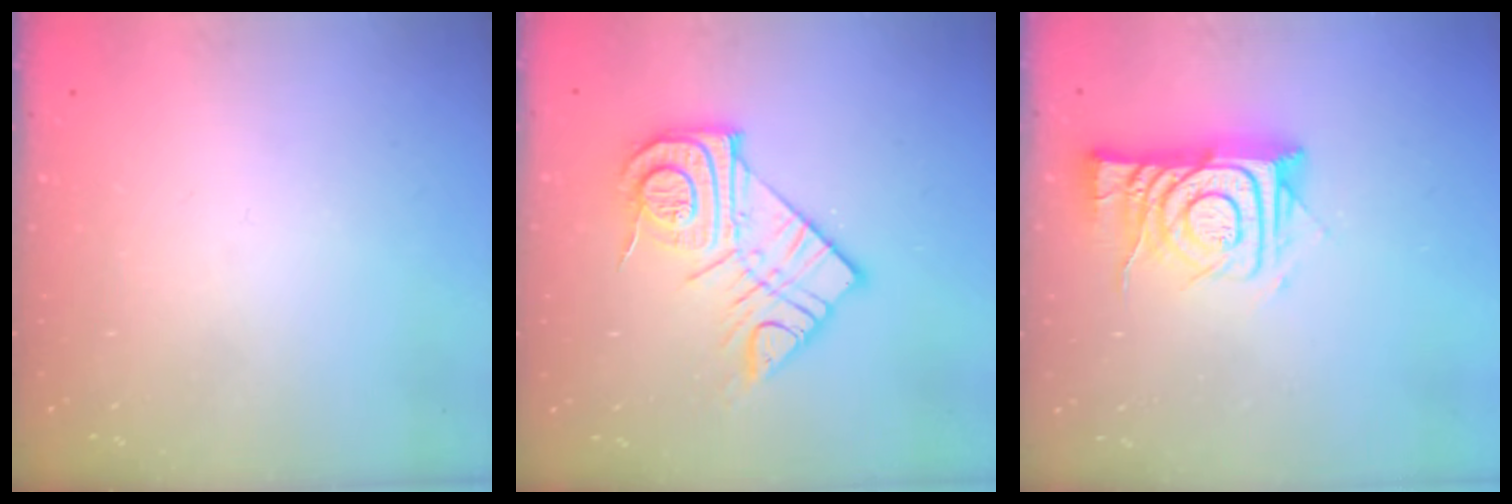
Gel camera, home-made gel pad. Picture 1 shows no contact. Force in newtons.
{"total": 16.1, "press": 16.1, "slide": 1.3}
{"total": 12.5, "press": 12.5, "slide": 1.1}